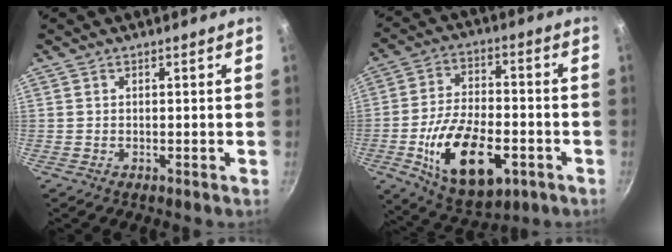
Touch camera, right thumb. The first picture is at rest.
{"total": 18.8, "force": [-6.1, 10.0, 14.8], "torque": [-0.244, 0.019, -0.094]}